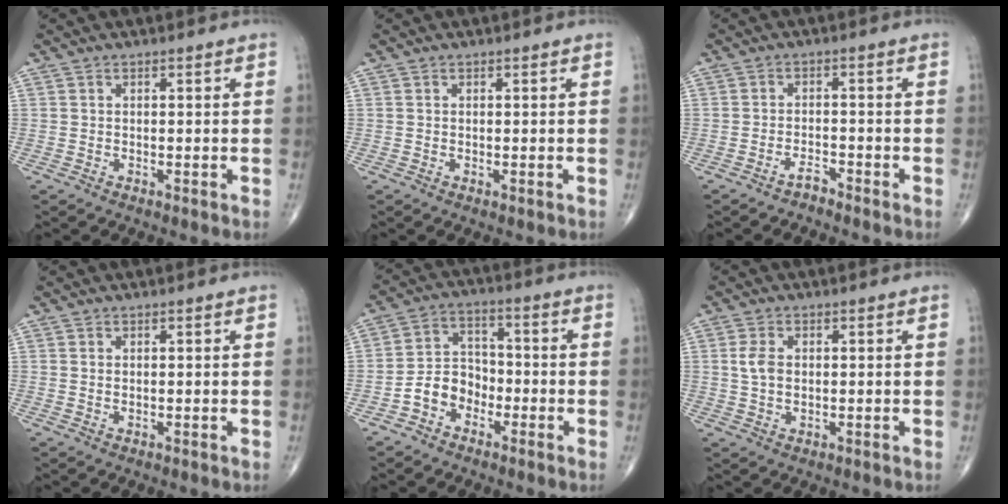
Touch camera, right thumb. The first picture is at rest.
{"total": 0.0}
{"total": 1.8, "force": [-1.7, 0.3, 0.4], "torque": [-0.005, 0.009, -0.033]}
{"total": 0.6, "force": [0.2, 0.3, 0.5], "torque": [-0.009, 0.000, 0.004]}
{"total": 7.4, "force": [-3.4, 5.7, 3.3], "torque": [-0.037, 0.038, -0.071]}
{"total": 4.0, "force": [0.5, 2.6, 3.1], "torque": [-0.060, -0.002, 0.009]}